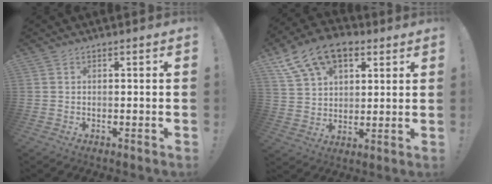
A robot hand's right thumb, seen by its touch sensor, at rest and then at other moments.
{"total": 15.4, "force": [8.5, 9.8, 8.3], "torque": [-0.145, -0.041, 0.163]}